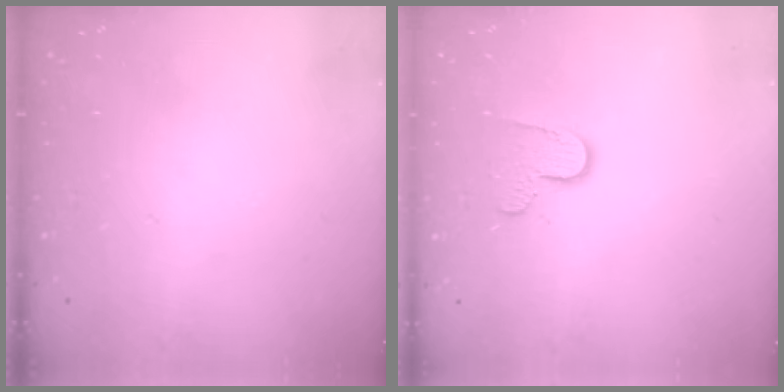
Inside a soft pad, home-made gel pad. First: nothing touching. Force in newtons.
{"total": 7.2, "press": 7.2, "slide": 0.4}